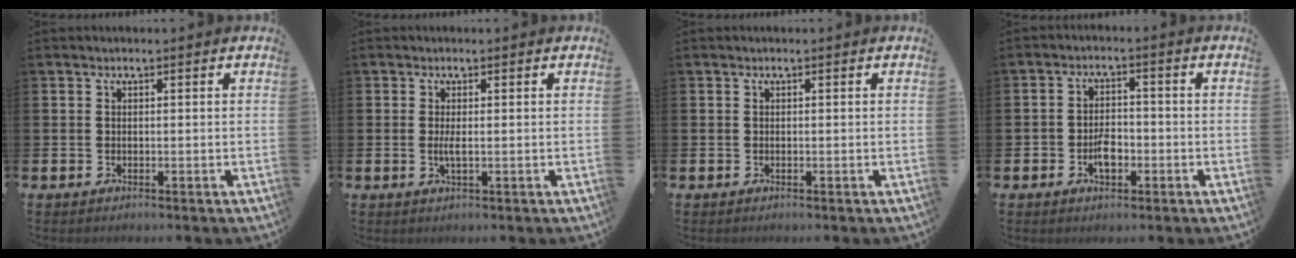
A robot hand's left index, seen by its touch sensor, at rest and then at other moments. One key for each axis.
{"total": 1.5, "fx": -0.1, "fy": 0.3, "fz": 1.5, "tx": -0.027, "ty": -0.002, "tz": -0.002}
{"total": 0.0}
{"total": 3.4, "fx": -1.3, "fy": 2.0, "fz": 2.4, "tx": -0.044, "ty": 0.005, "tz": -0.025}